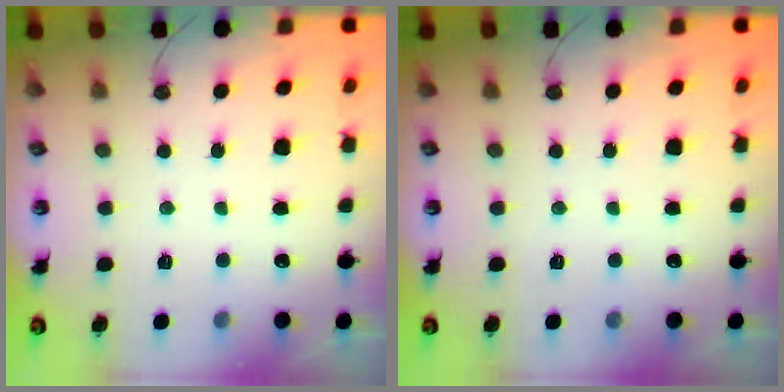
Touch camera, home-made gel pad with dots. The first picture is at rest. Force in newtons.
{"total": 0.0}